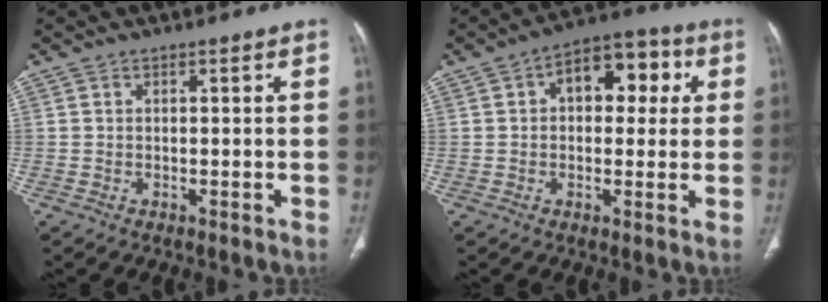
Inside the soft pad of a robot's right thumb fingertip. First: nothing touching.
{"total": 11.4, "force": [2.7, 6.9, 8.7], "torque": [-0.081, 0.025, 0.030]}